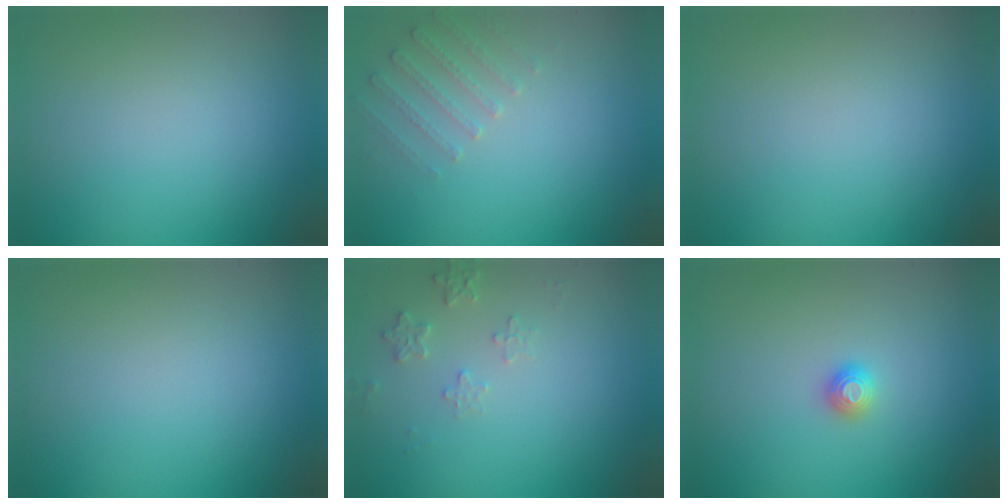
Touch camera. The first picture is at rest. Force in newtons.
{"total": 1.9, "press": 1.8, "slide": 0.6}
{"total": 0.0}
{"total": 0.0}
{"total": 1.6, "press": 1.6, "slide": 0.4}
{"total": 1.2, "press": 1.1, "slide": 0.3}